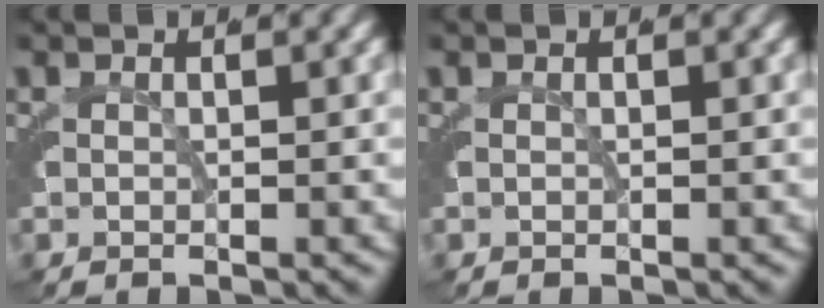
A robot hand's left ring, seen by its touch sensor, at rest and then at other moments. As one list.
[{"total": 0.0}]